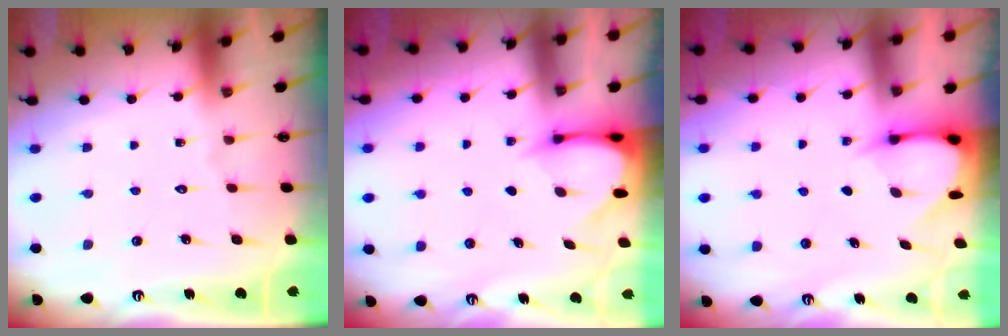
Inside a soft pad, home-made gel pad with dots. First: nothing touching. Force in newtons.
{"total": 3.5, "press": 3.5, "slide": 0.3}
{"total": 3.7, "press": 3.7, "slide": 0.3}